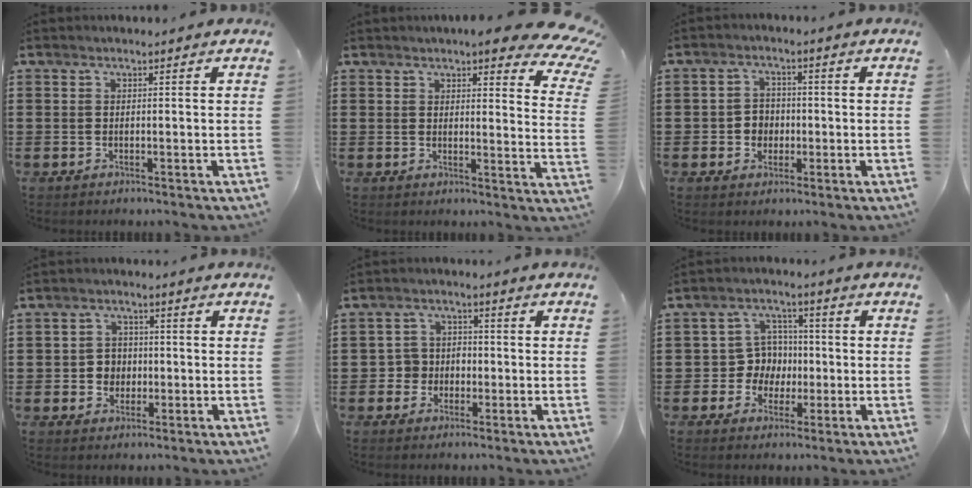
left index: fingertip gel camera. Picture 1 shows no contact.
{"total": 6.8, "force": [5.4, 1.3, 3.9], "torque": [-0.064, -0.019, 0.091]}
{"total": 3.1, "force": [-0.8, 2.8, 1.1], "torque": [-0.030, 0.006, -0.021]}
{"total": 3.3, "force": [-0.6, 3.1, 1.2], "torque": [-0.034, 0.006, -0.017]}
{"total": 3.7, "force": [-1.2, 3.3, 1.0], "torque": [-0.032, 0.007, -0.027]}
{"total": 6.0, "force": [-0.5, 5.7, 1.9], "torque": [-0.057, 0.017, -0.008]}